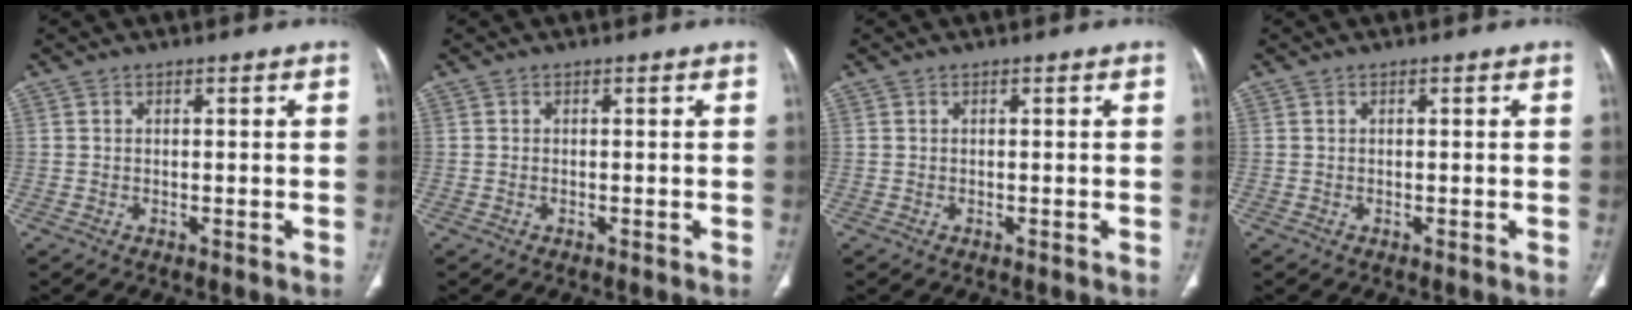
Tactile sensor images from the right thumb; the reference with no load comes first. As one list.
[{"total": 0.0}, {"total": 0.0}, {"total": 0.0}]